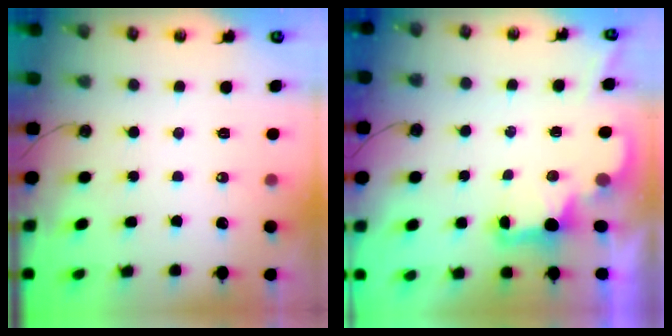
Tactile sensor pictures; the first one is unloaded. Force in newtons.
{"total": 2.3, "press": 2.2, "slide": 0.7}